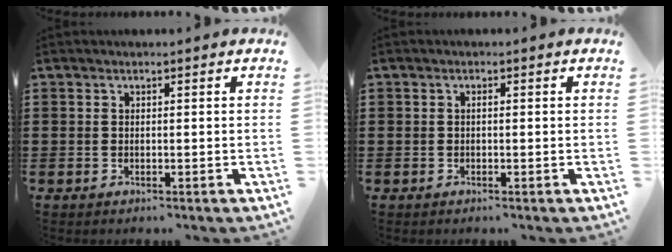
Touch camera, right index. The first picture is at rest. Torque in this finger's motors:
{"motor_torque": [-0.49, 0.75, -0.08, -0.01]}